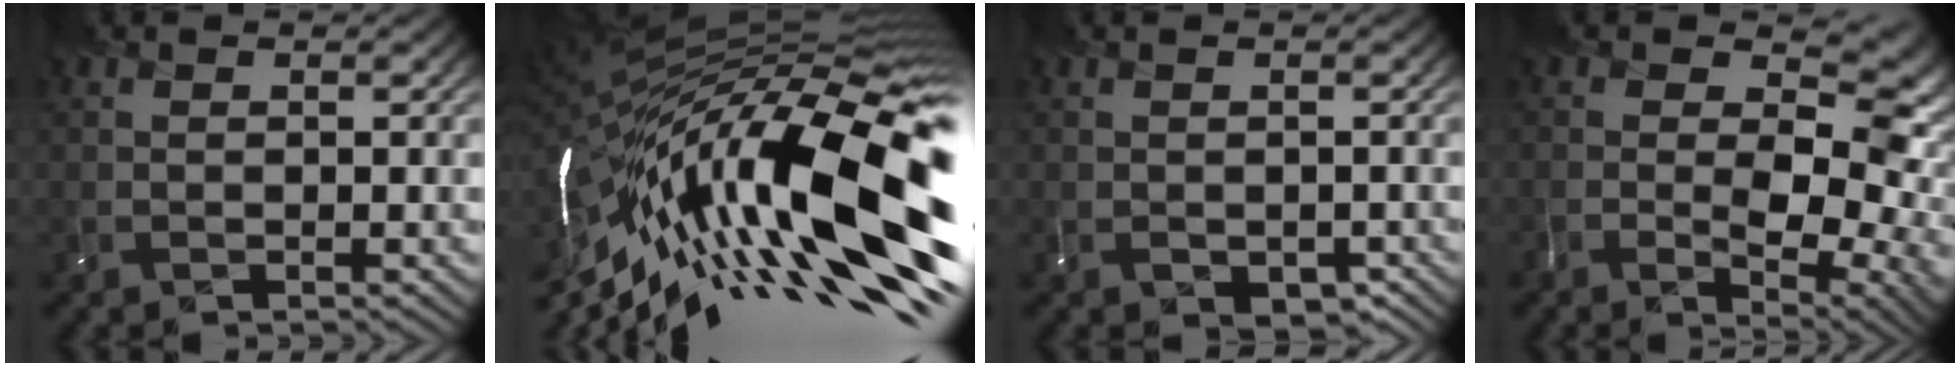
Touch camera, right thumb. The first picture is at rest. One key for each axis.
{"total": 20.2, "fx": -5.3, "fy": 6.4, "fz": 18.4, "tx": -0.322, "ty": -0.008, "tz": -0.117}
{"total": 3.3, "fx": -1.8, "fy": 2.4, "fz": 1.4, "tx": -0.010, "ty": -0.009, "tz": -0.015}
{"total": 11.4, "fx": -2.1, "fy": 6.0, "fz": 9.5, "tx": -0.132, "ty": -0.009, "tz": -0.022}